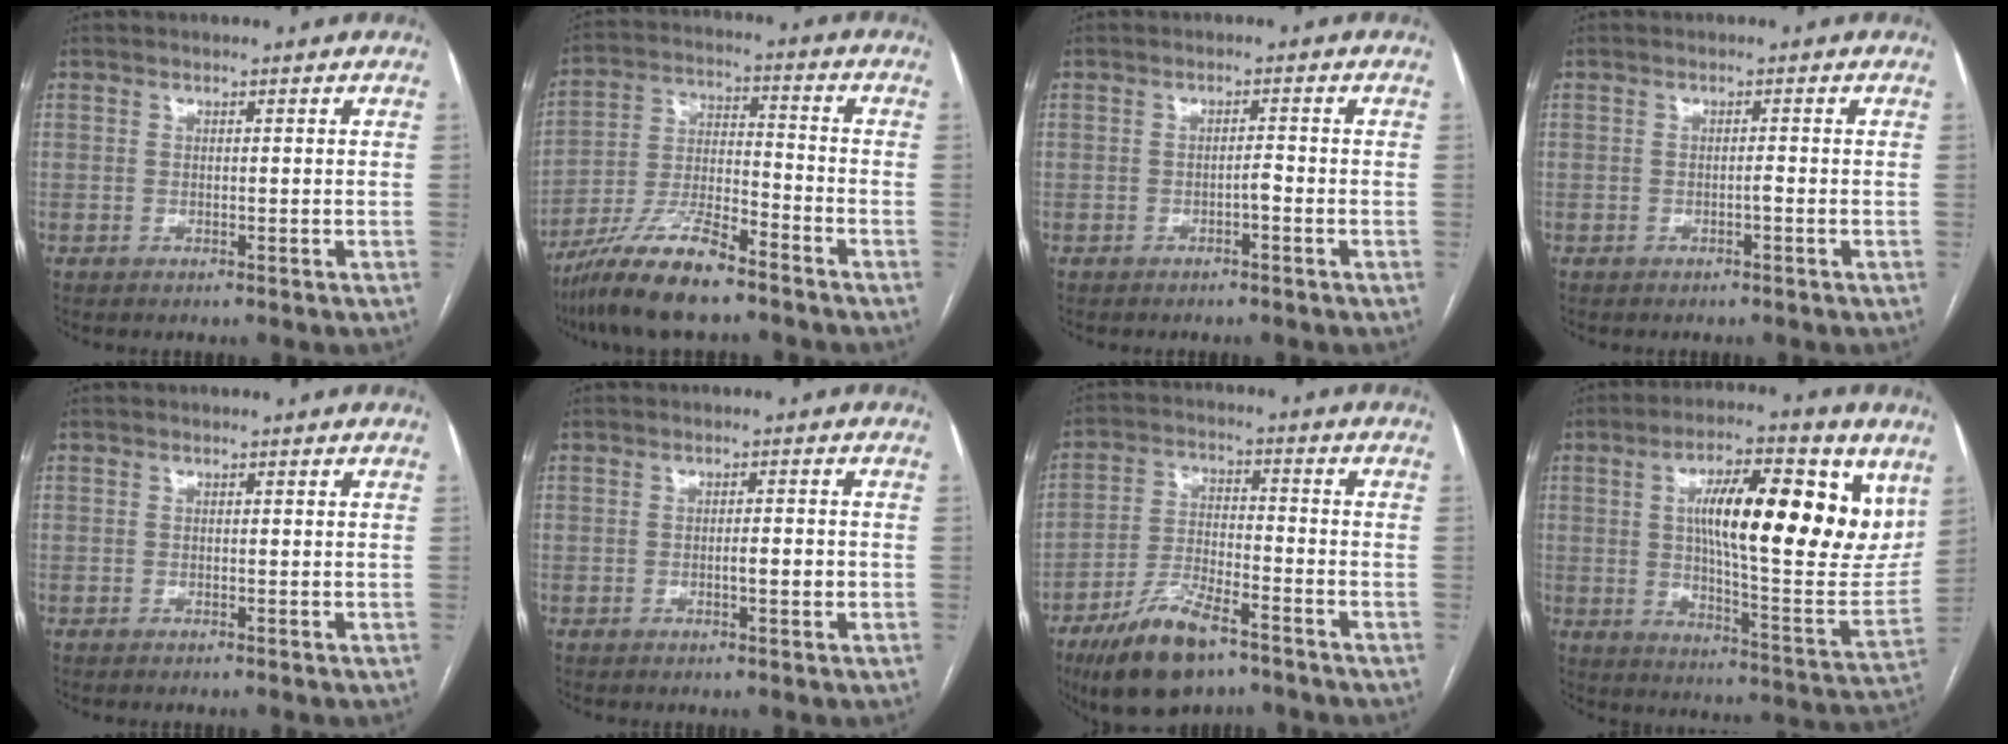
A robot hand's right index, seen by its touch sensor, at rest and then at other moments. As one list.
[{"total": 12.5, "force": [-9.6, 2.1, 7.8], "torque": [-0.156, -0.008, -0.175]}, {"total": 1.3, "force": [-0.8, 0.1, 1.0], "torque": [-0.016, 0.003, -0.014]}, {"total": 0.7, "force": [-0.4, 0.0, 0.6], "torque": [-0.008, 0.002, -0.008]}, {"total": 0.0}, {"total": 2.4, "force": [-0.6, 0.4, 2.3], "torque": [-0.038, 0.001, -0.008]}, {"total": 11.7, "force": [-7.9, 3.5, 7.9], "torque": [-0.157, -0.015, -0.142]}, {"total": 21.9, "force": [7.9, 5.4, 19.8], "torque": [-0.285, 0.010, 0.120]}]